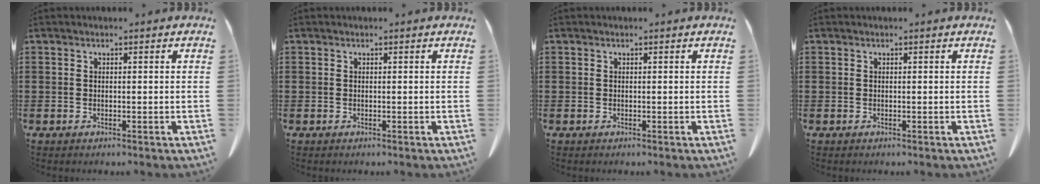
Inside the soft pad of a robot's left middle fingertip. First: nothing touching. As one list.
[{"total": 0.0}, {"total": 0.0}, {"total": 0.0}]